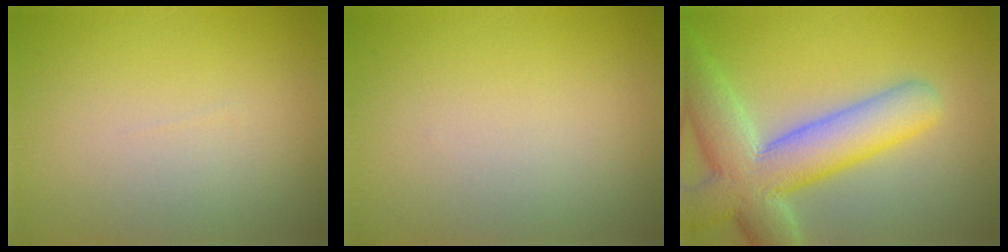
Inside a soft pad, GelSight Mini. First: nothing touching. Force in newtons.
{"total": 0.0}
{"total": 9.7, "press": 9.7, "slide": 1.0}